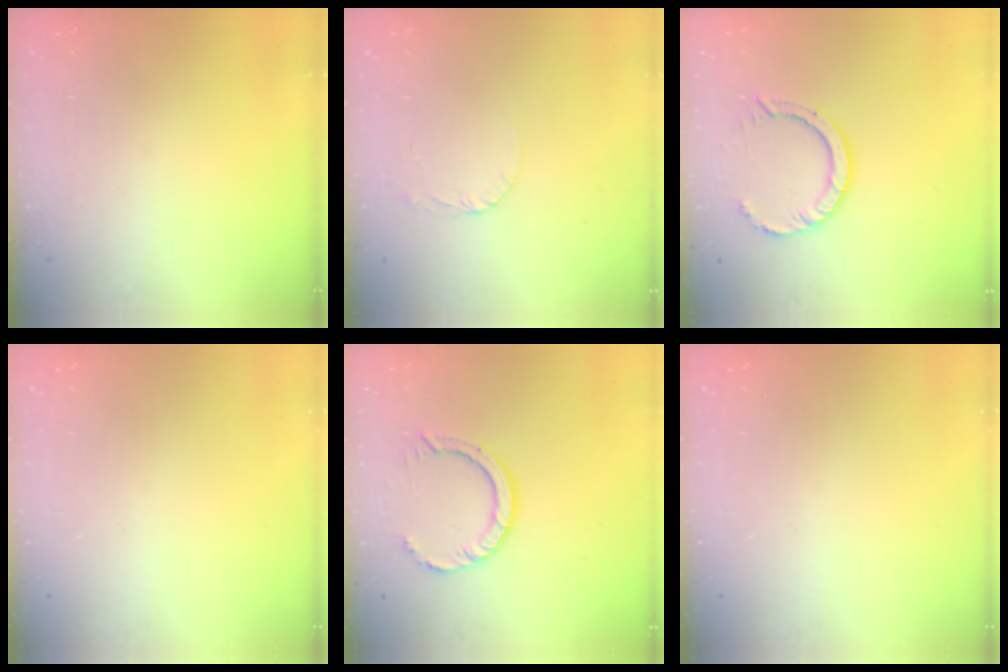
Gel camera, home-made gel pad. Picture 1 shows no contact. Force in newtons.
{"total": 2.6, "press": 2.6, "slide": 0.1}
{"total": 8.3, "press": 8.2, "slide": 0.6}
{"total": 0.0}
{"total": 8.3, "press": 8.2, "slide": 0.6}
{"total": 0.0}